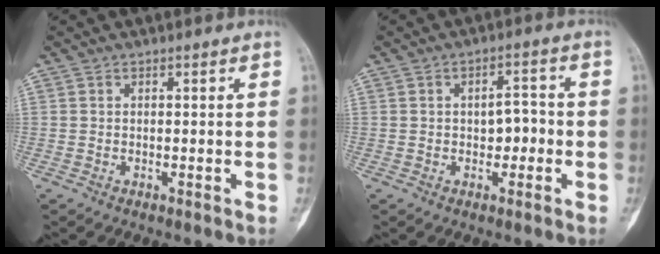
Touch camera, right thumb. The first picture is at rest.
{"total": 4.5, "force": [-0.6, 2.9, 3.3], "torque": [-0.033, 0.016, -0.013]}